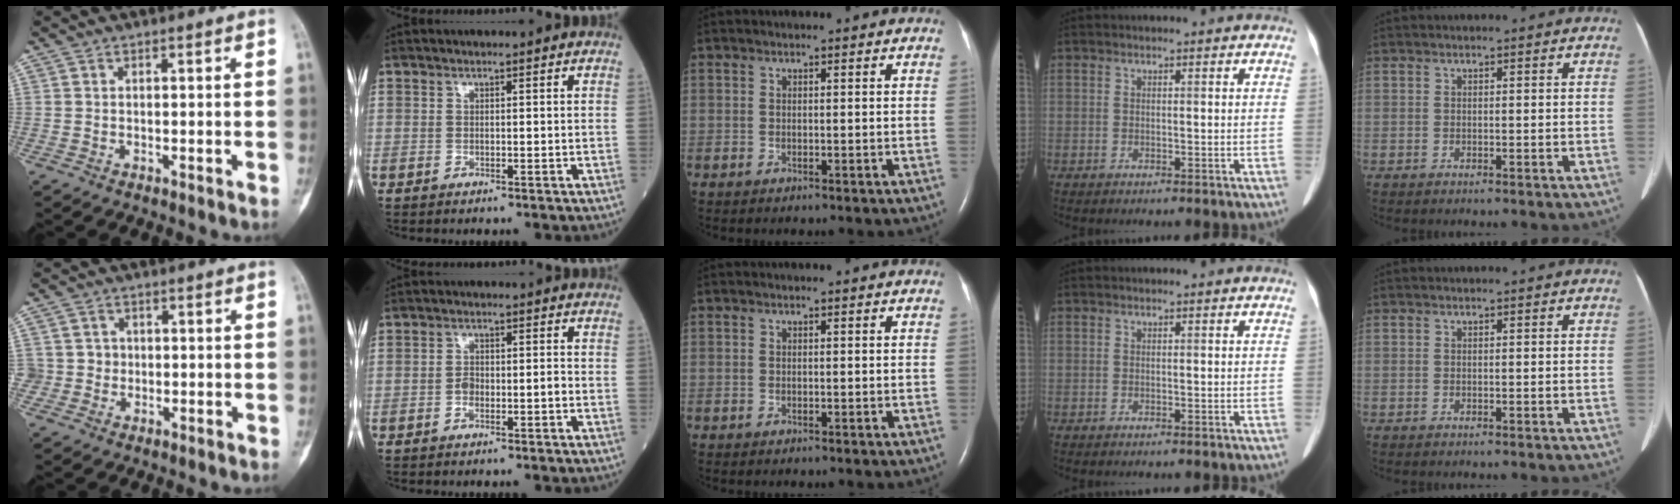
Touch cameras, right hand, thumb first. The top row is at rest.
{"thumb": {"total": 3.7, "force": [-0.4, 3.6, 0.1], "torque": [0.031, 0.012, -0.011]}, "index": {"total": 2.6, "force": [-1.1, 1.0, 2.1], "torque": [-0.039, 0.006, -0.019]}}